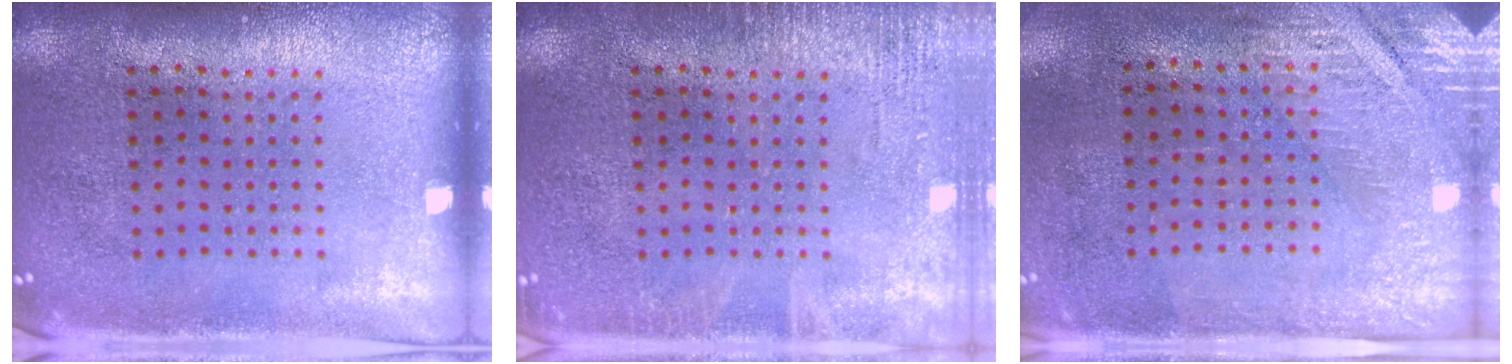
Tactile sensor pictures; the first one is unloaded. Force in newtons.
{"total": 2.2, "press": 2.2, "slide": 0.3}
{"total": 2.8, "press": 2.4, "slide": 1.4}